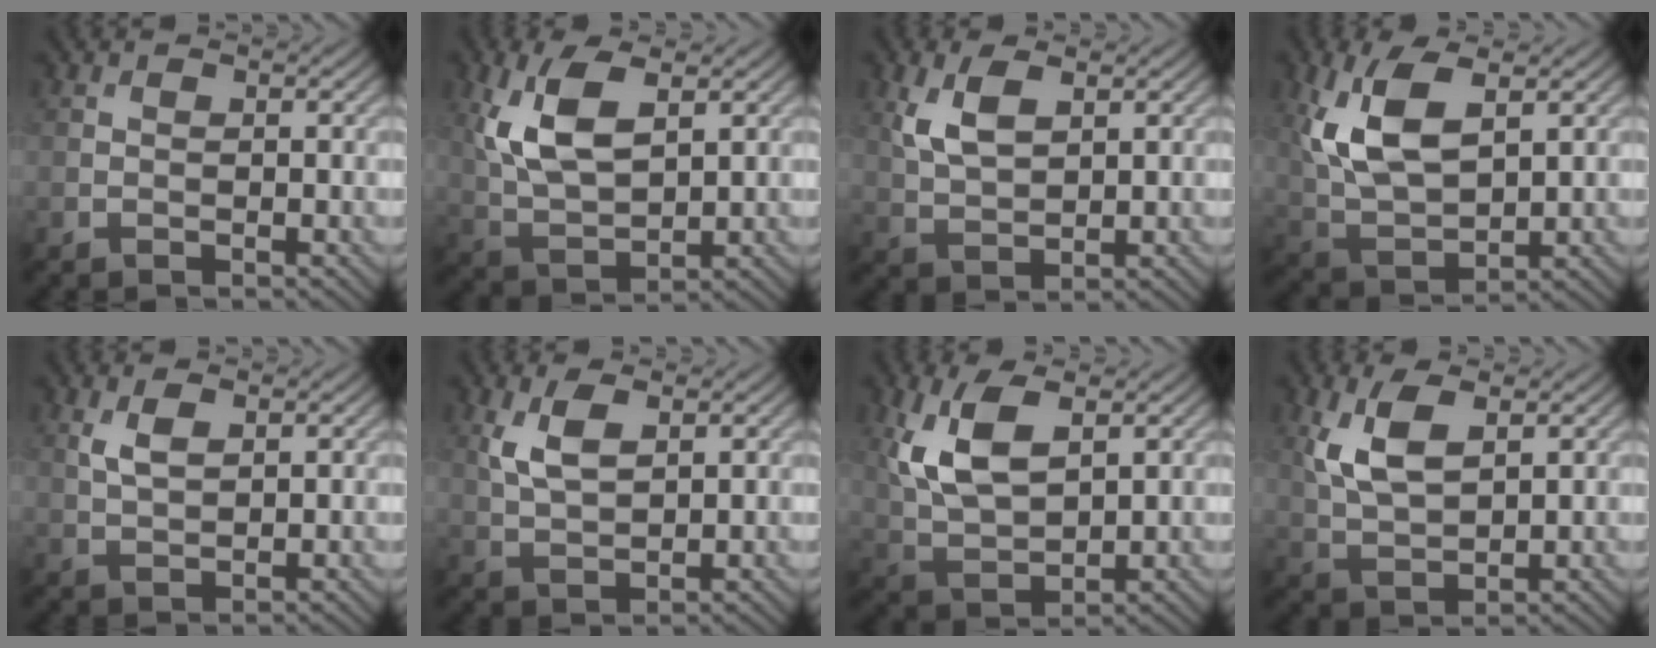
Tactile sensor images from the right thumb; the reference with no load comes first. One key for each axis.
{"total": 9.1, "fx": 3.1, "fy": 4.4, "fz": 7.4, "tx": -0.170, "ty": 0.002, "tz": 0.060}
{"total": 5.3, "fx": 2.2, "fy": 2.6, "fz": 4.0, "tx": -0.099, "ty": -0.001, "tz": 0.046}
{"total": 10.3, "fx": 3.2, "fy": 5.2, "fz": 8.3, "tx": -0.193, "ty": 0.001, "tz": 0.061}
{"total": 2.9, "fx": 1.2, "fy": 1.3, "fz": 2.3, "tx": -0.055, "ty": 0.000, "tz": 0.029}
{"total": 4.8, "fx": 1.9, "fy": 2.2, "fz": 3.8, "tx": -0.091, "ty": 0.001, "tz": 0.041}
{"total": 9.2, "fx": 3.2, "fy": 4.6, "fz": 7.3, "tx": -0.170, "ty": 0.002, "tz": 0.062}
{"total": 7.0, "fx": 2.6, "fy": 3.3, "fz": 5.6, "tx": -0.130, "ty": 0.000, "tz": 0.052}